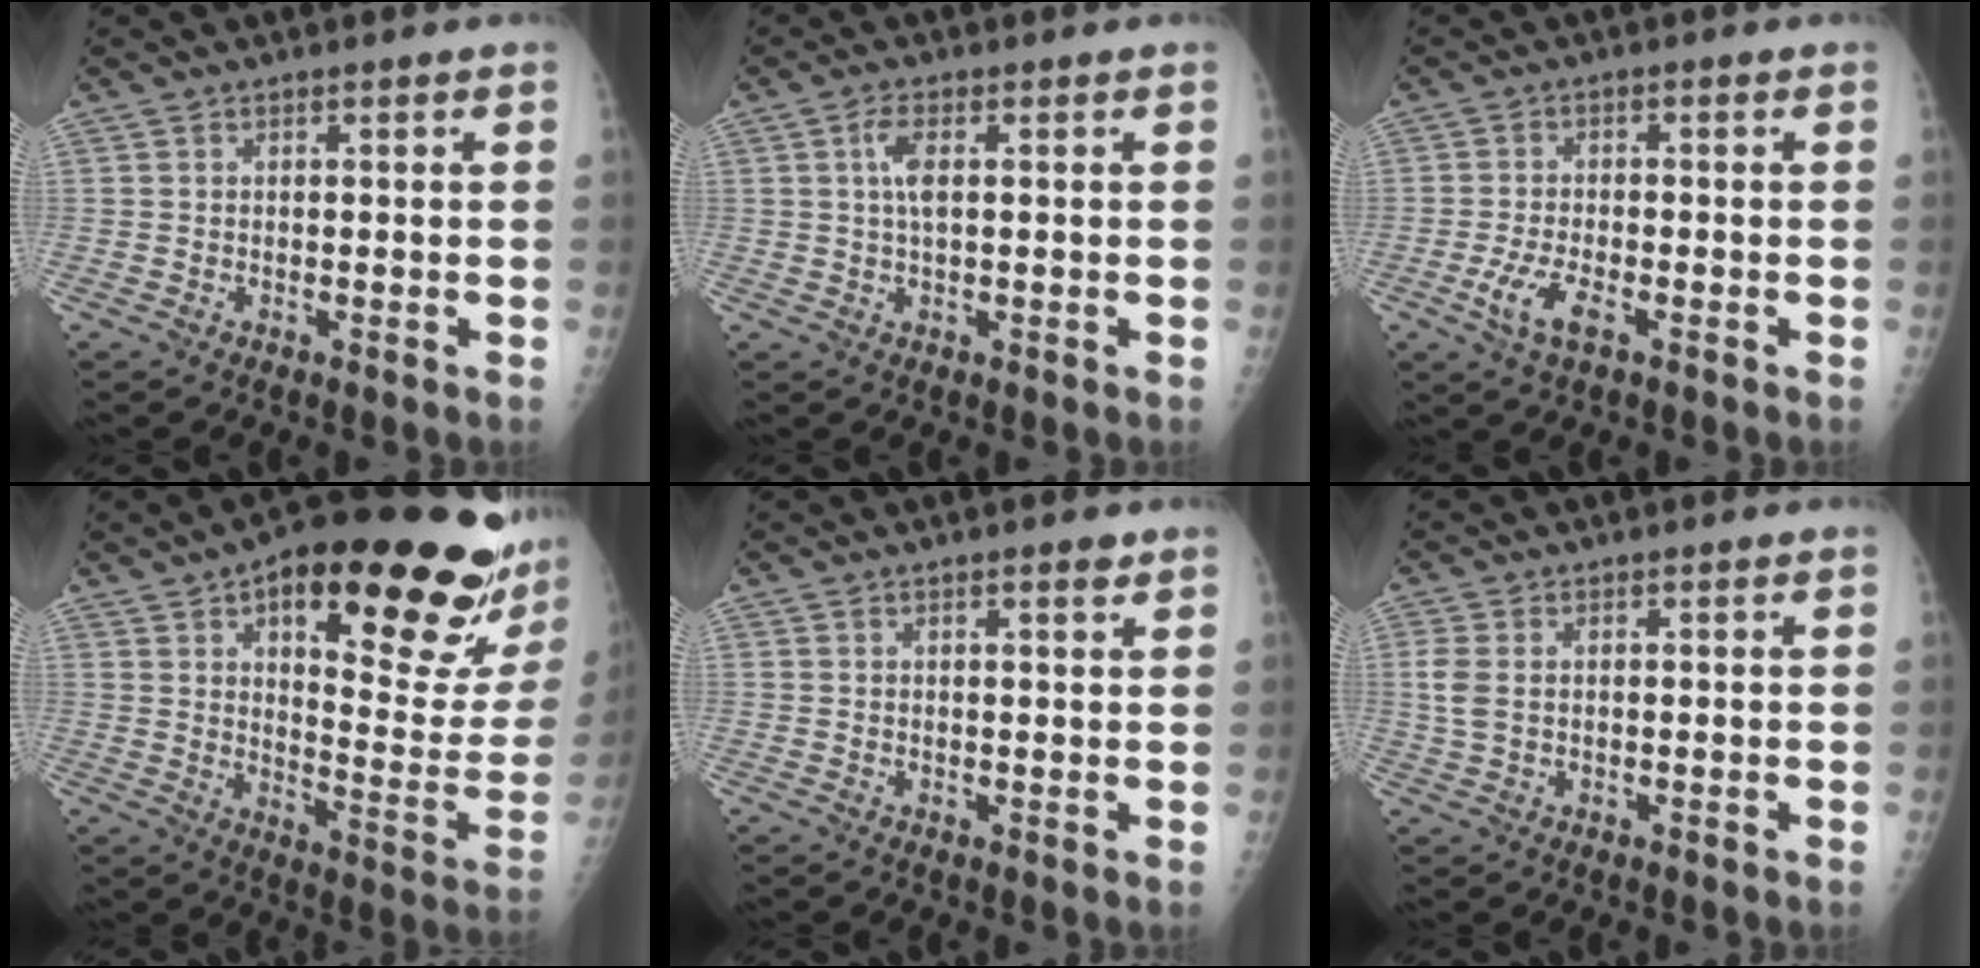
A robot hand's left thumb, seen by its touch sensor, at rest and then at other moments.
{"total": 3.5, "force": [0.7, 1.2, 3.2], "torque": [-0.074, 0.008, 0.014]}
{"total": 5.5, "force": [-2.4, 2.2, 4.4], "torque": [-0.095, 0.006, -0.043]}
{"total": 28.4, "force": [15.8, 8.0, 22.2], "torque": [-0.269, -0.048, 0.225]}
{"total": 1.7, "force": [1.2, 0.4, 1.2], "torque": [-0.015, -0.006, 0.015]}
{"total": 3.5, "force": [0.4, 2.2, 2.7], "torque": [-0.077, 0.002, 0.008]}